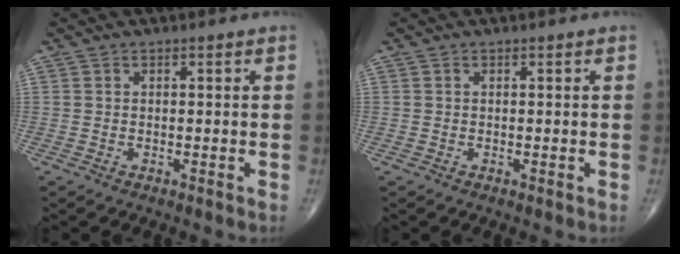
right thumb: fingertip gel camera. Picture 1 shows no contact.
{"total": 0.0}